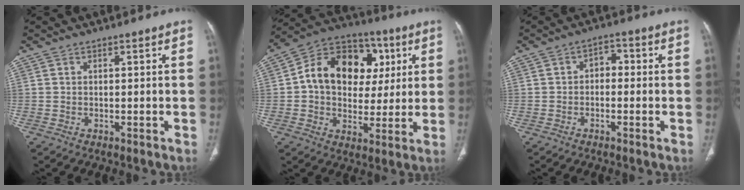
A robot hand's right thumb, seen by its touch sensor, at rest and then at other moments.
{"total": 18.4, "force": [3.5, 14.0, 11.5], "torque": [-0.139, 0.017, 0.052]}
{"total": 3.4, "force": [-0.4, 2.4, 2.3], "torque": [-0.022, 0.019, -0.017]}